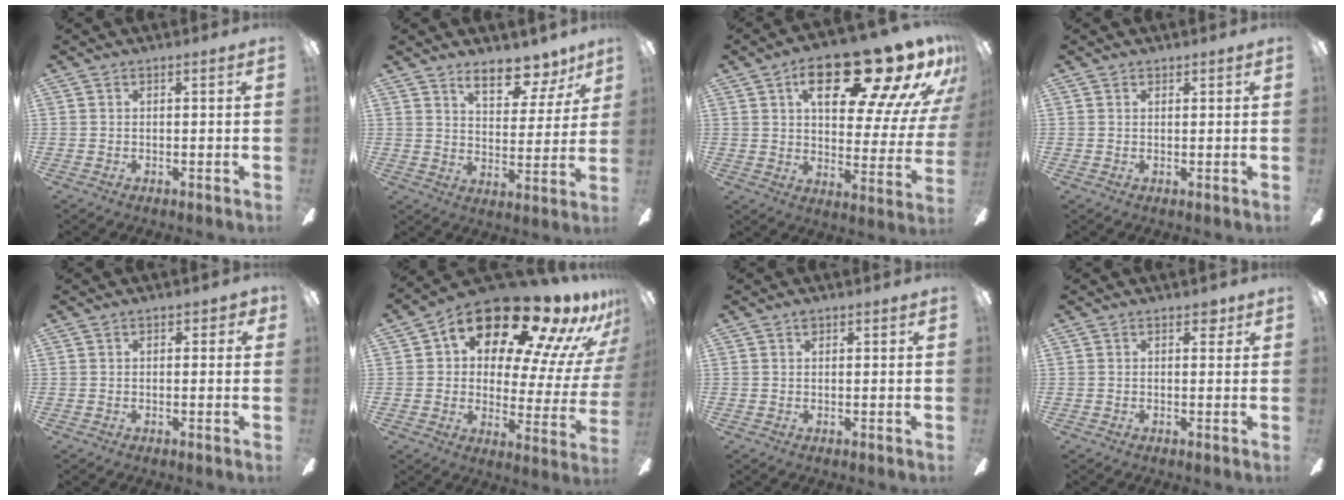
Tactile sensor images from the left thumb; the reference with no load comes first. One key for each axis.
{"total": 14.4, "fx": 11.0, "fy": 5.9, "fz": 7.3, "tx": -0.111, "ty": -0.067, "tz": 0.194}
{"total": 22.9, "fx": 14.7, "fy": 8.0, "fz": 15.7, "tx": -0.220, "ty": -0.092, "tz": 0.232}
{"total": 1.1, "fx": 0.9, "fy": 0.6, "fz": 0.1, "tx": 0.007, "ty": -0.004, "tz": 0.017}
{"total": 1.7, "fx": 0.5, "fy": 1.2, "fz": 1.1, "tx": -0.014, "ty": 0.003, "tz": 0.007}
{"total": 21.1, "fx": 14.7, "fy": 8.2, "fz": 12.6, "tx": -0.193, "ty": -0.107, "tz": 0.243}
{"total": 1.3, "fx": 0.8, "fy": 0.8, "fz": 0.5, "tx": -0.003, "ty": -0.001, "tz": 0.013}
{"total": 2.6, "fx": 1.4, "fy": 1.7, "fz": 1.5, "tx": -0.005, "ty": -0.003, "tz": 0.019}